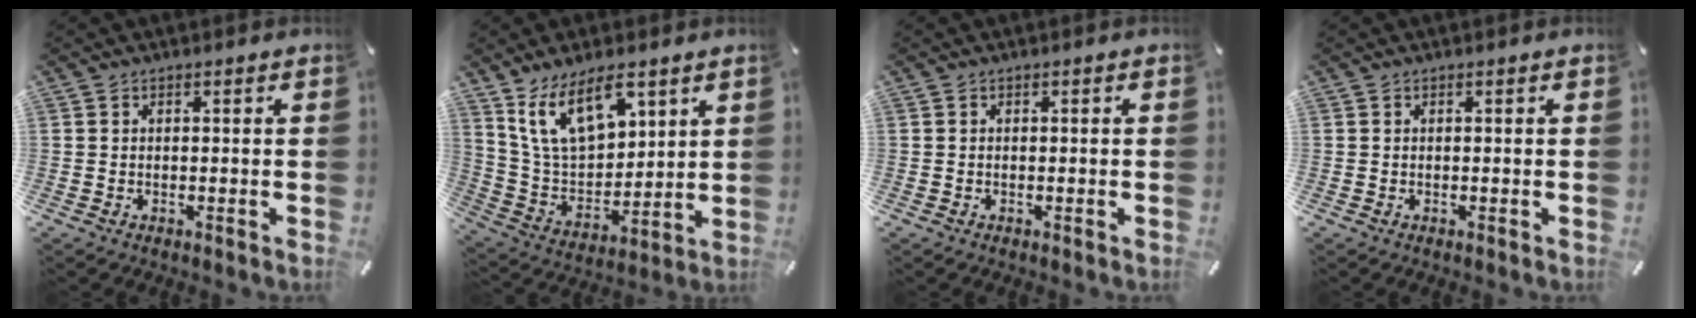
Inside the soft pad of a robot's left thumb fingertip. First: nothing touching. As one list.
[{"total": 14.8, "force": [9.1, 8.2, 8.2], "torque": [-0.170, -0.041, 0.169]}, {"total": 0.0}, {"total": 0.0}]